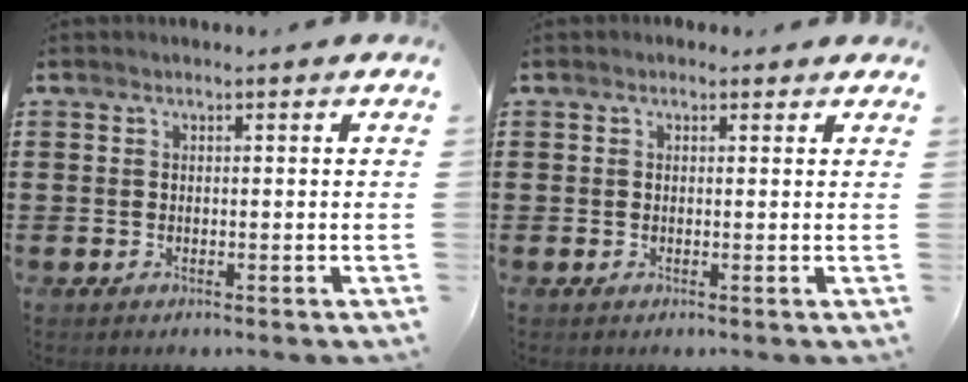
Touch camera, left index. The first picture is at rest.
{"total": 0.8, "force": [0.5, 0.6, 0.3], "torque": [-0.008, 0.007, 0.008]}